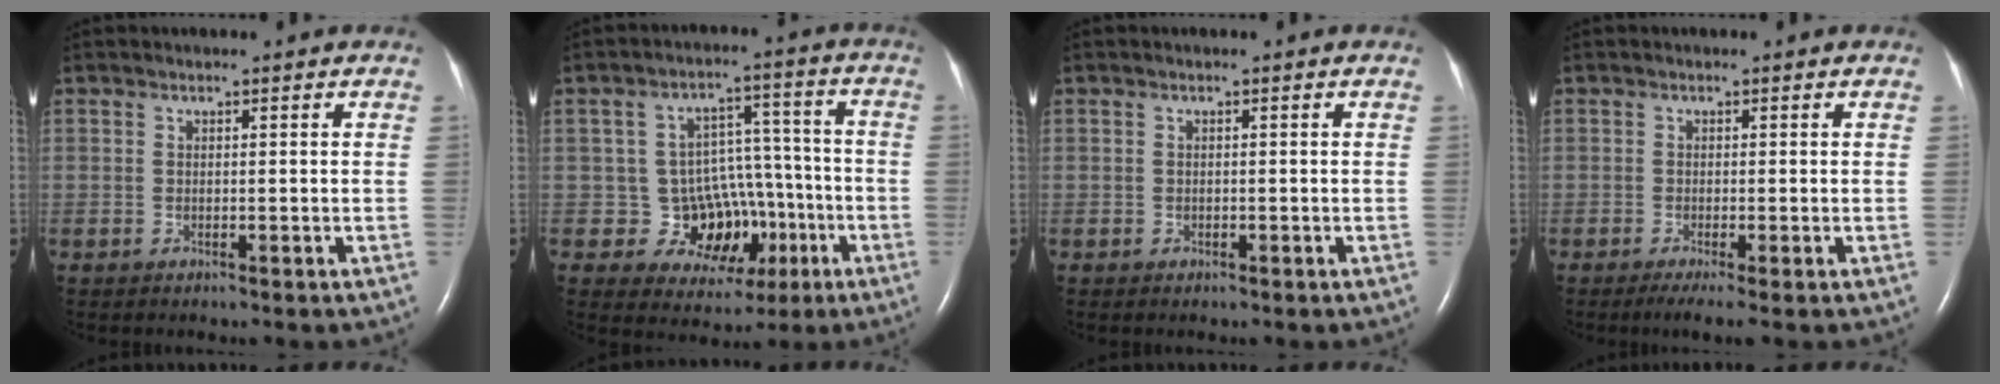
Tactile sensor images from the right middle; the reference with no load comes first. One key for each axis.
{"total": 9.3, "fx": -2.7, "fy": 8.4, "fz": 2.8, "tx": -0.017, "ty": 0.043, "tz": -0.022}
{"total": 0.0}
{"total": 2.7, "fx": -1.6, "fy": 0.1, "fz": 2.2, "tx": -0.042, "ty": -0.012, "tz": -0.028}